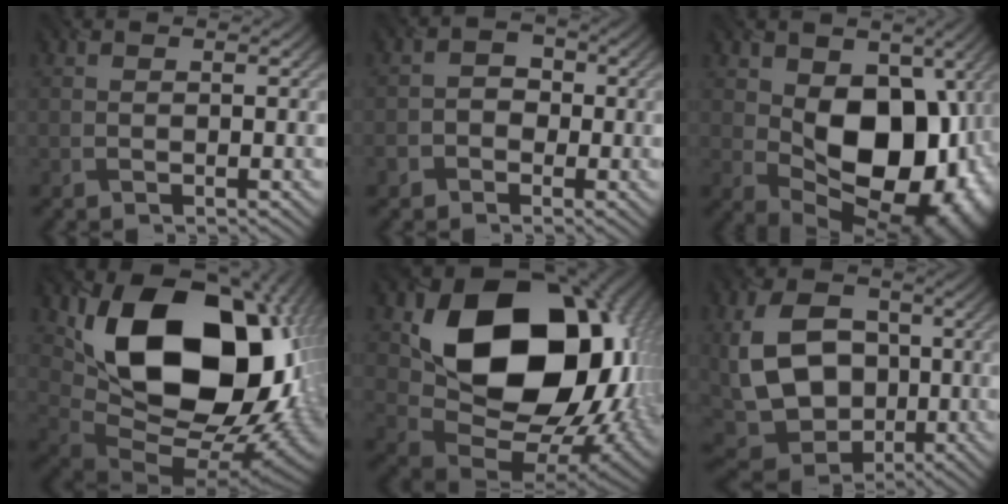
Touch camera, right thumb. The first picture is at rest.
{"total": 3.4, "force": [-1.4, 2.9, 1.0], "torque": [-0.006, 0.003, -0.037]}
{"total": 15.2, "force": [0.6, 10.0, 11.4], "torque": [-0.167, -0.019, 0.021]}
{"total": 20.9, "force": [4.4, 14.3, 14.6], "torque": [-0.279, -0.043, 0.121]}
{"total": 19.7, "force": [4.8, 14.2, 12.8], "torque": [-0.220, -0.033, 0.124]}
{"total": 12.8, "force": [-0.2, 9.4, 8.8], "torque": [-0.200, -0.010, -0.003]}